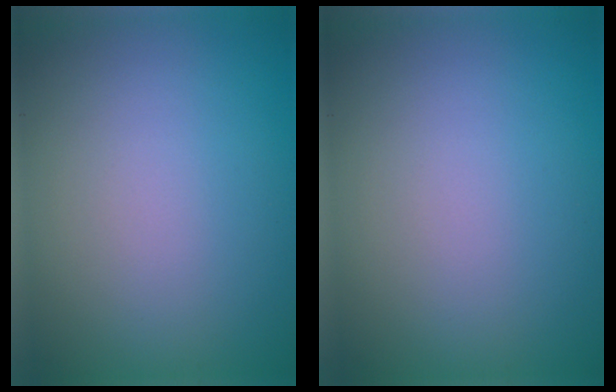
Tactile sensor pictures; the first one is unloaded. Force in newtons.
{"total": 0.0}